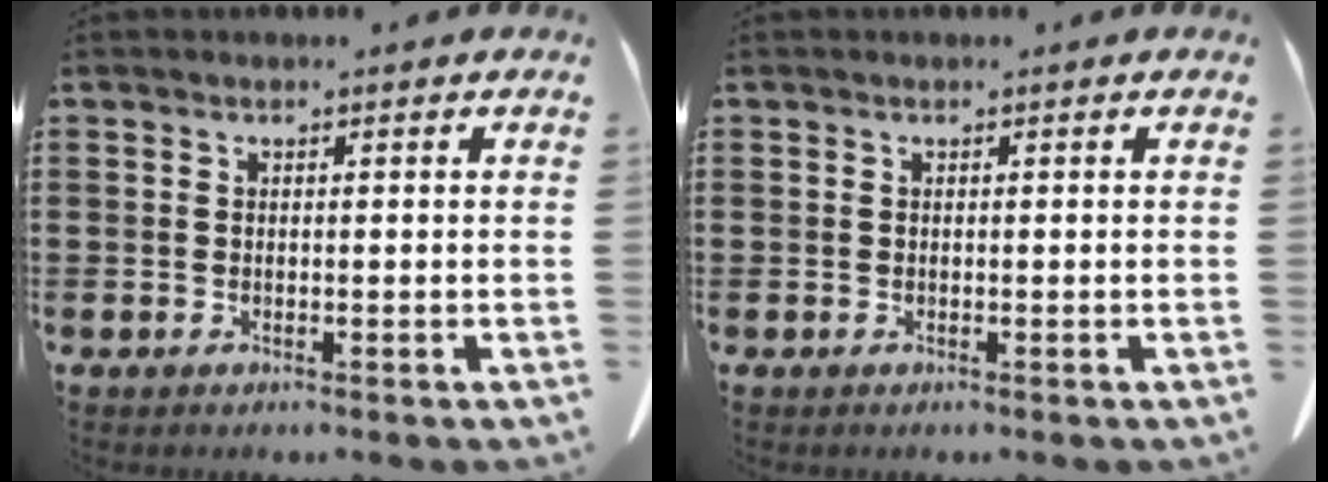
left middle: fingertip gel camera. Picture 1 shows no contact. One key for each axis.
{"total": 0.0}